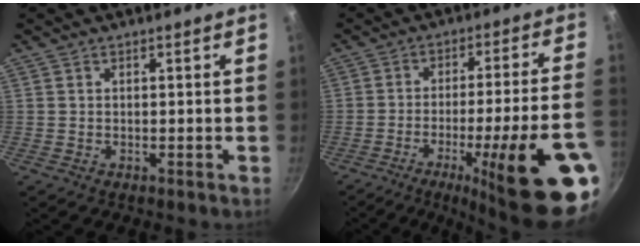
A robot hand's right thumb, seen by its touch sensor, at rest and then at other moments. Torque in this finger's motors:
{"motor_torque": [2.96, 2.05, 2.35, -0.42, 0.49]}